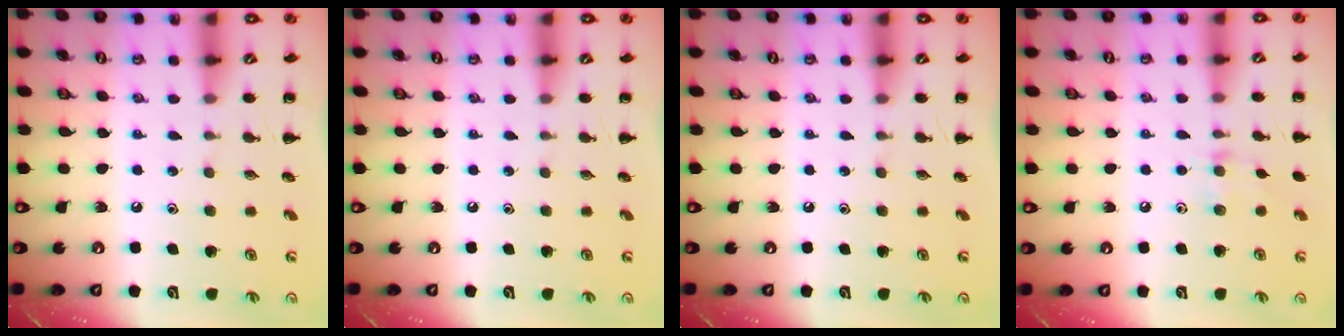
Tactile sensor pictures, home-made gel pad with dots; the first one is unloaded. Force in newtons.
{"total": 0.0}
{"total": 0.0}
{"total": 6.8, "press": 6.6, "slide": 1.5}